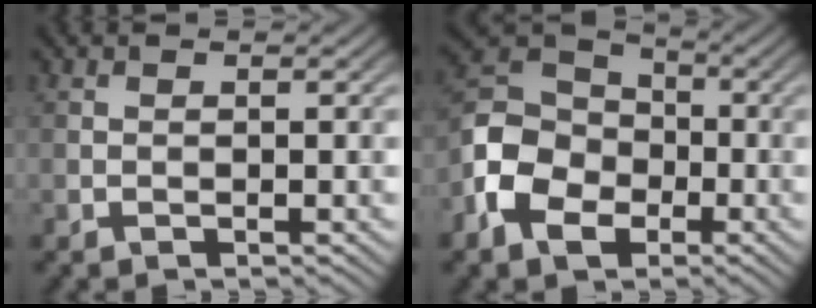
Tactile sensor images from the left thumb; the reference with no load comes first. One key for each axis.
{"total": 10.2, "fx": -4.0, "fy": 7.5, "fz": 5.6, "tx": -0.143, "ty": -0.004, "tz": -0.102}